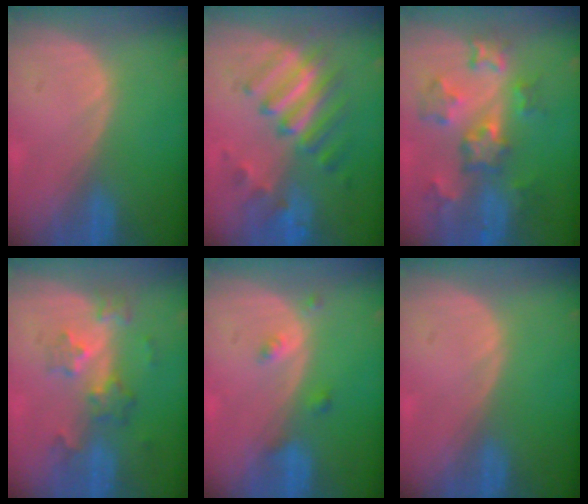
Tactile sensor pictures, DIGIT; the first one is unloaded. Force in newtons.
{"total": 8.2, "press": 8.1, "slide": 1.5}
{"total": 8.8, "press": 7.8, "slide": 4.0}
{"total": 6.1, "press": 5.3, "slide": 2.9}
{"total": 2.1, "press": 2.1, "slide": 0.2}
{"total": 0.0}